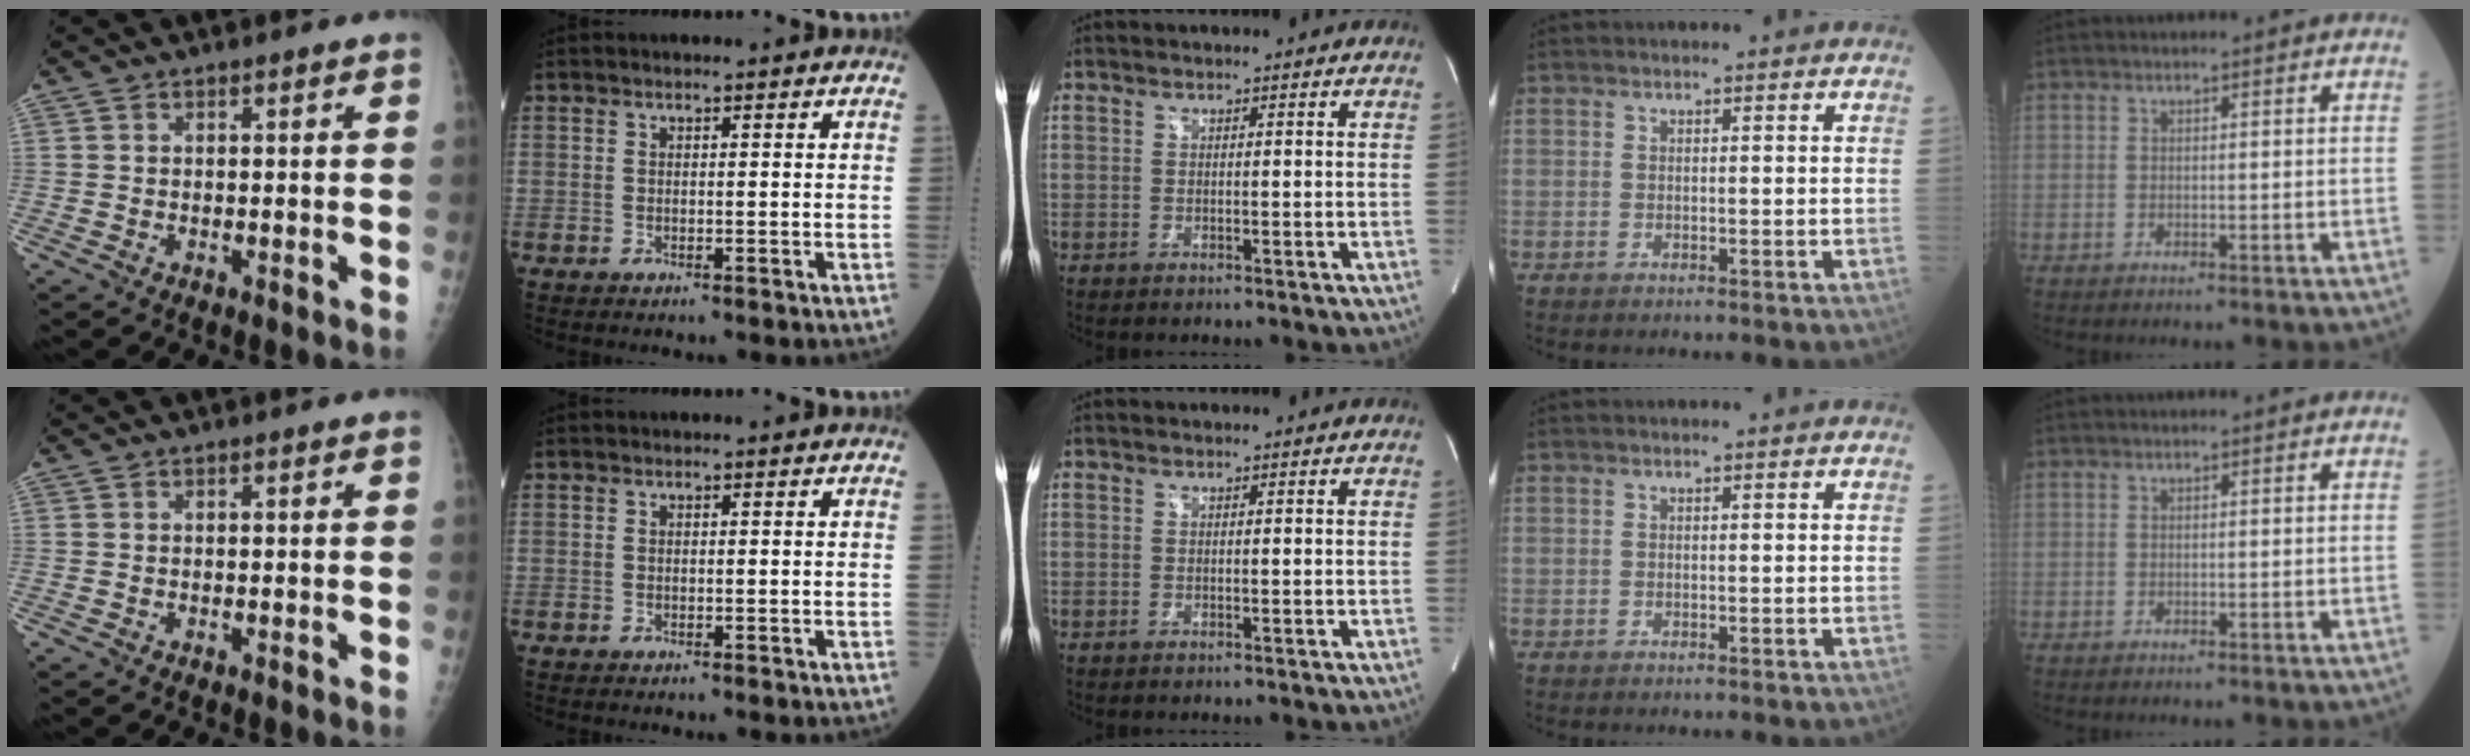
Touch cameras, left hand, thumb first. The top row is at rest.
{}